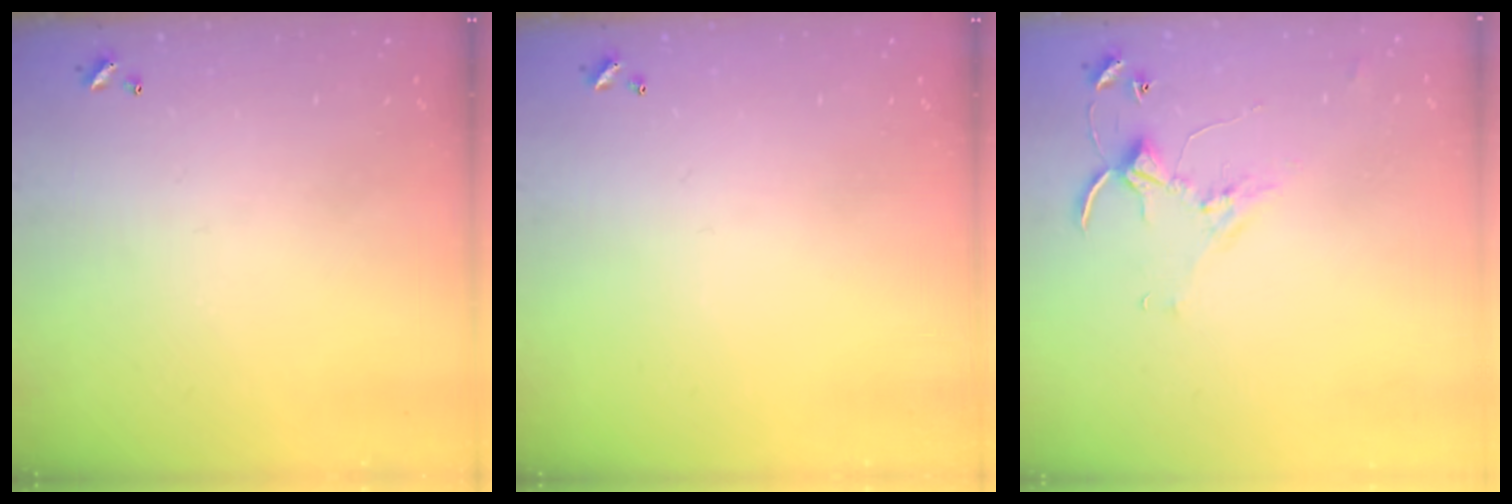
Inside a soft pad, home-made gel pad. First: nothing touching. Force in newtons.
{"total": 0.0}
{"total": 2.8, "press": 2.8, "slide": 0.4}